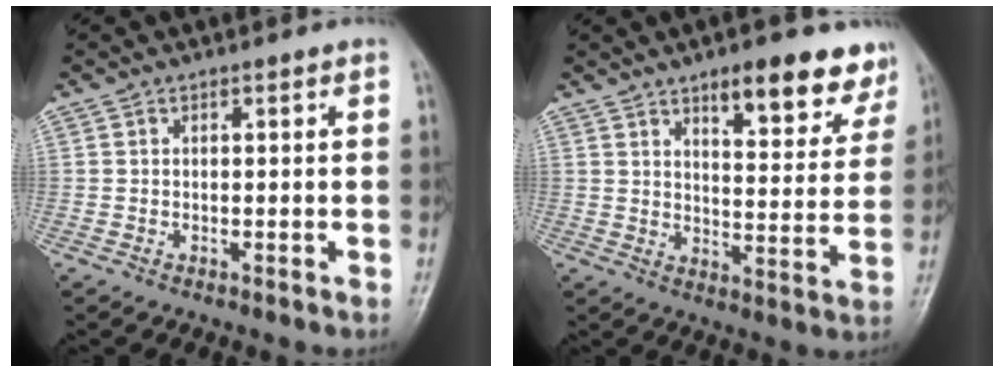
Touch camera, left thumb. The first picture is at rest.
{"total": 13.0, "force": [8.9, 4.7, 8.2], "torque": [-0.061, -0.049, 0.121]}